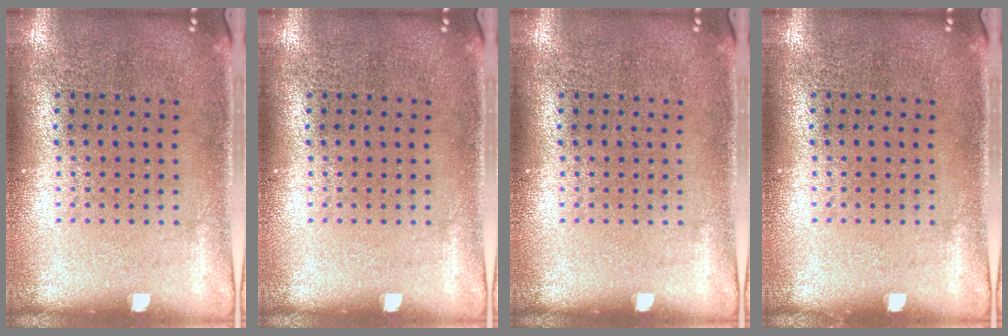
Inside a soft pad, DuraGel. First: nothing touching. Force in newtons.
{"total": 0.0}
{"total": 0.0}
{"total": 0.0}